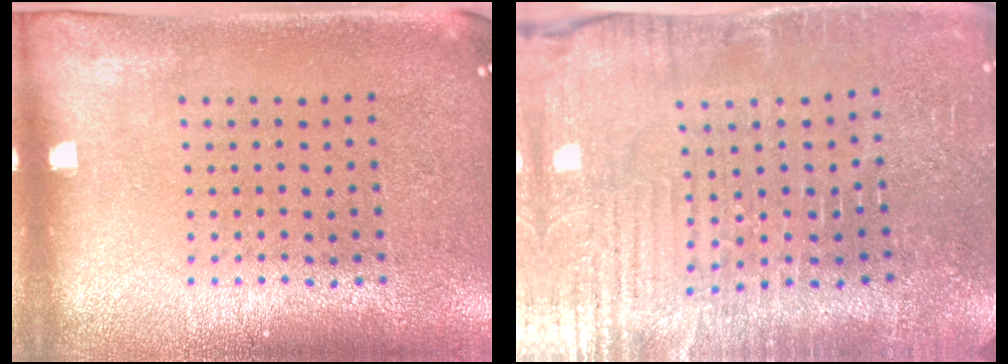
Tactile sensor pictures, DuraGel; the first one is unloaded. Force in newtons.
{"total": 4.0, "press": 3.9, "slide": 1.0}